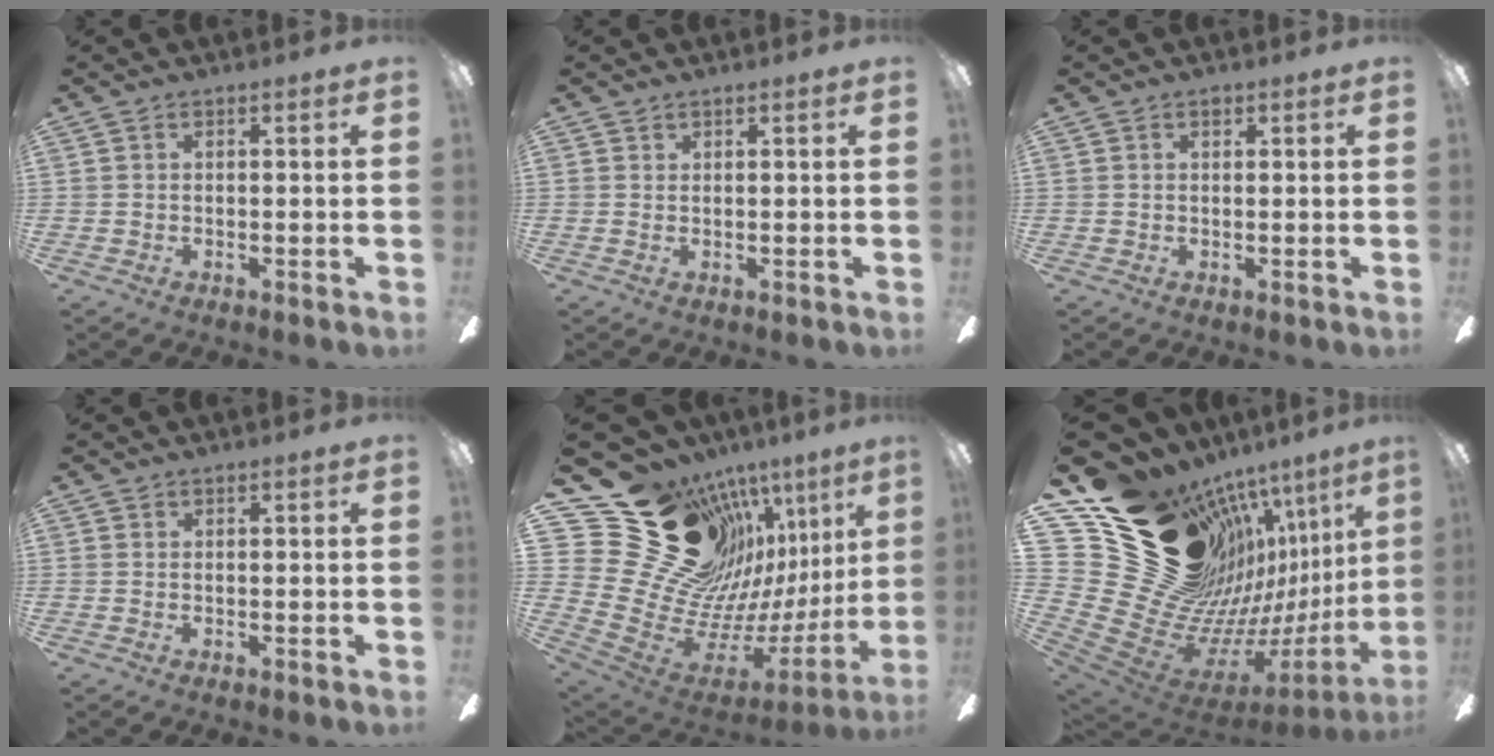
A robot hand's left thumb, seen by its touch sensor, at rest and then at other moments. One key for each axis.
{"total": 0.8, "fx": 0.5, "fy": -0.1, "fz": 0.6, "tx": -0.012, "ty": -0.002, "tz": 0.009}
{"total": 0.8, "fx": 0.5, "fy": 0.5, "fz": 0.4, "tx": 0.000, "ty": -0.002, "tz": 0.007}
{"total": 0.0}
{"total": 26.6, "fx": 15.3, "fy": 17.1, "fz": 13.6, "tx": -0.222, "ty": -0.146, "tz": 0.337}
{"total": 27.0, "fx": 12.9, "fy": 17.6, "fz": 15.8, "tx": -0.228, "ty": -0.168, "tz": 0.332}